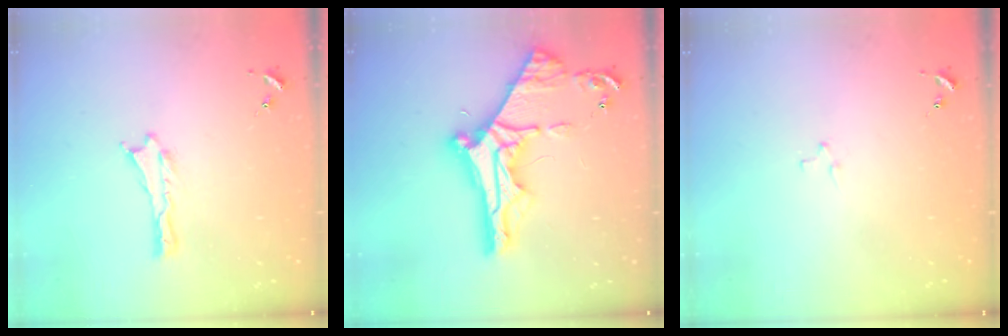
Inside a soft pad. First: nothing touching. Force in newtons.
{"total": 11.8, "press": 11.7, "slide": 1.2}
{"total": 2.1, "press": 2.1, "slide": 0.2}